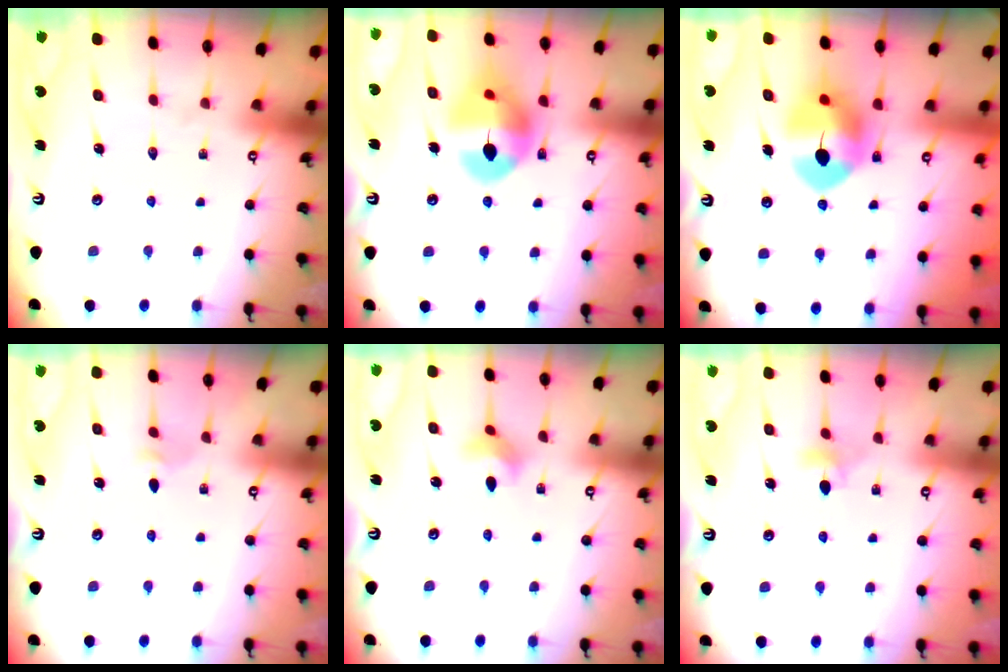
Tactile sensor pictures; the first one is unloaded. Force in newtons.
{"total": 13.8, "press": 13.7, "slide": 1.5}
{"total": 9.2, "press": 9.1, "slide": 1.3}
{"total": 2.8, "press": 2.7, "slide": 0.6}
{"total": 4.1, "press": 4.0, "slide": 0.8}
{"total": 3.6, "press": 3.4, "slide": 1.0}